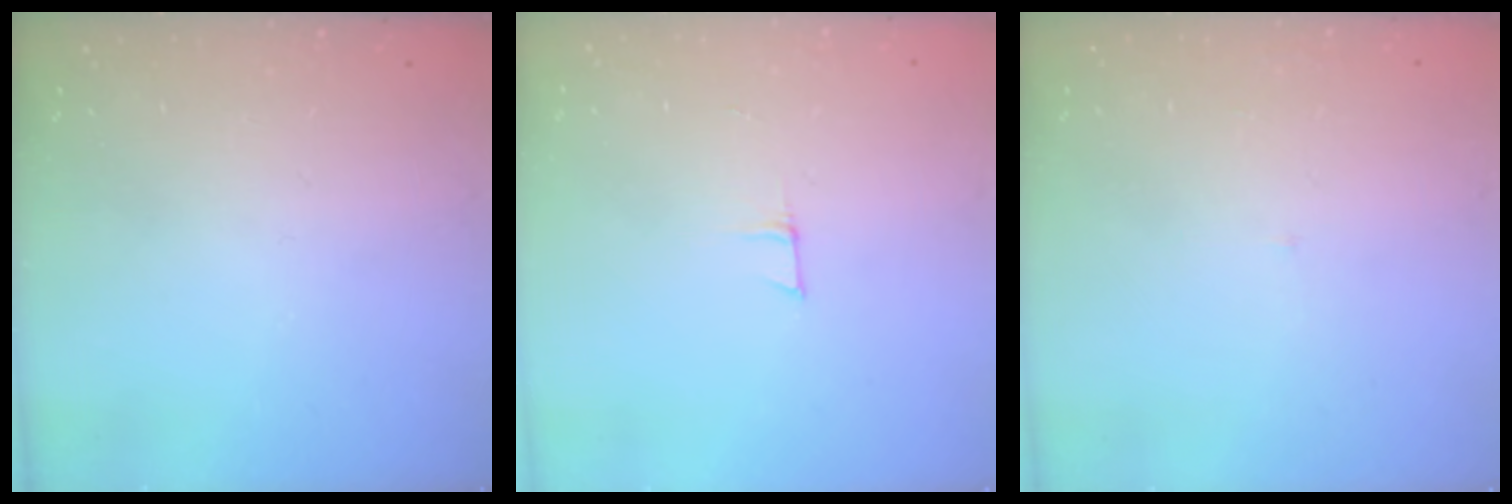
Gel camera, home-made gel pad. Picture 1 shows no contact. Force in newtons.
{"total": 3.9, "press": 3.9, "slide": 0.3}
{"total": 2.0, "press": 2.0, "slide": 0.1}